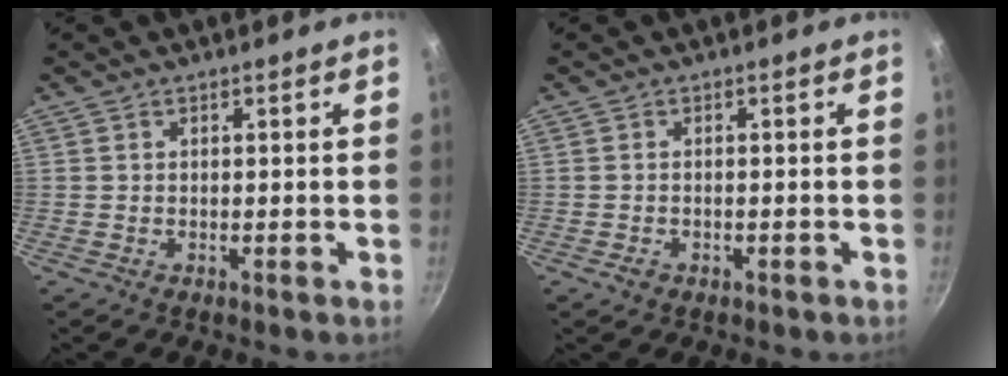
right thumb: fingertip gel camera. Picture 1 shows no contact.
{"total": 1.3, "force": [-0.7, 0.9, 0.7], "torque": [-0.015, 0.004, -0.010]}